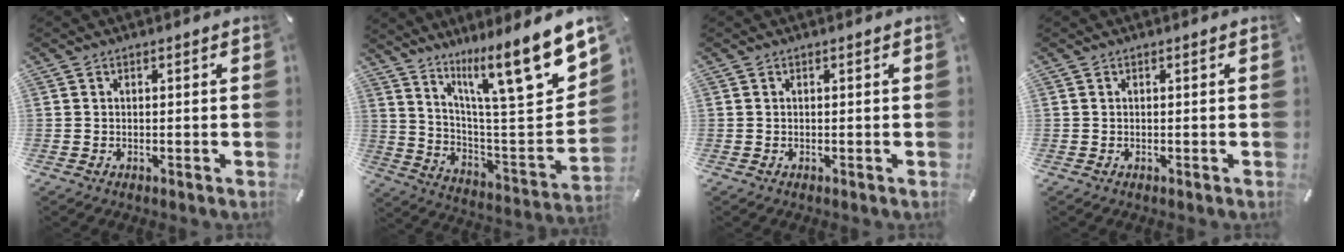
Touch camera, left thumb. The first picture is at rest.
{"total": 17.2, "force": [12.8, 2.8, 11.2], "torque": [-0.161, -0.114, 0.194]}
{"total": 0.0}
{"total": 0.0}